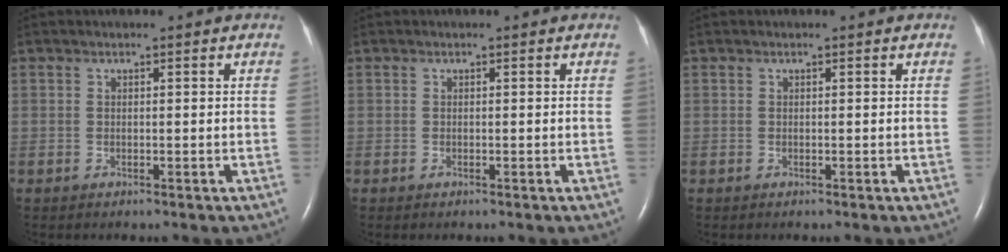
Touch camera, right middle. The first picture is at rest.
{"total": 0.0}
{"total": 0.0}